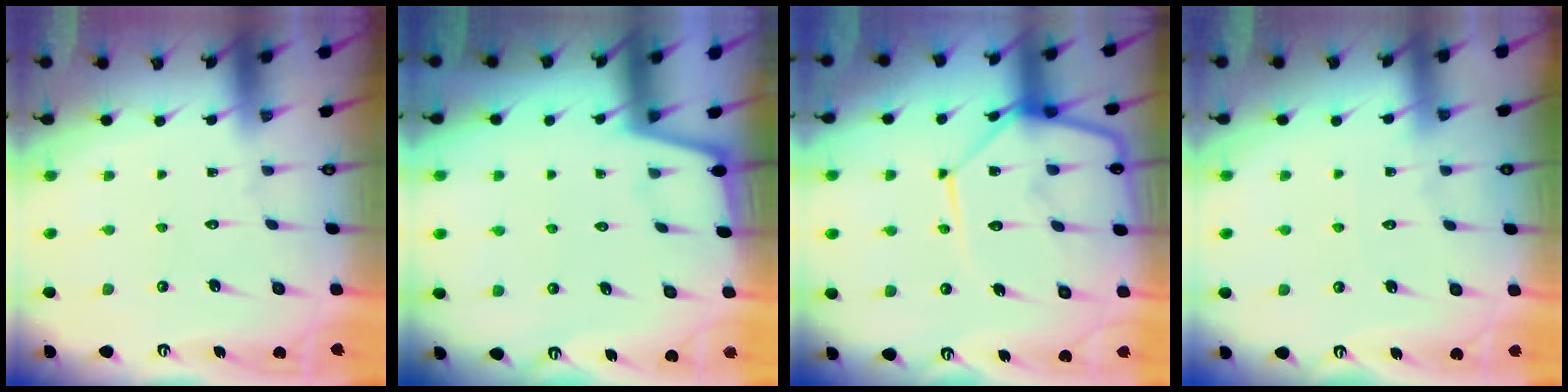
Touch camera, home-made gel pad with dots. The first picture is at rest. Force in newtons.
{"total": 0.9, "press": 0.9, "slide": 0.2}
{"total": 17.5, "press": 17.4, "slide": 1.6}
{"total": 5.8, "press": 5.8, "slide": 0.6}